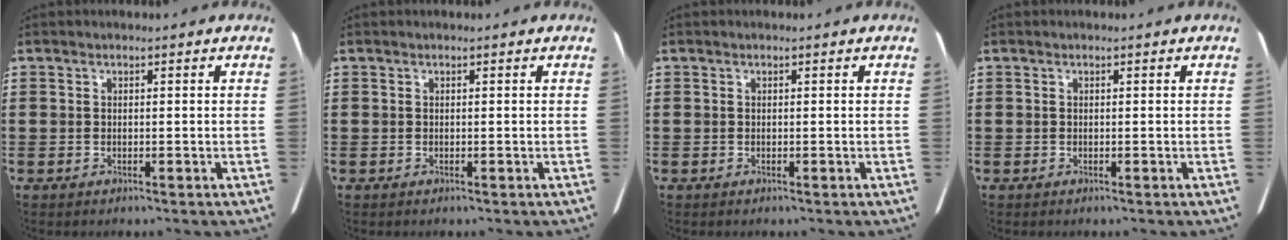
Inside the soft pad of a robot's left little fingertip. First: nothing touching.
{"total": 0.0}
{"total": 0.0}
{"total": 0.0}